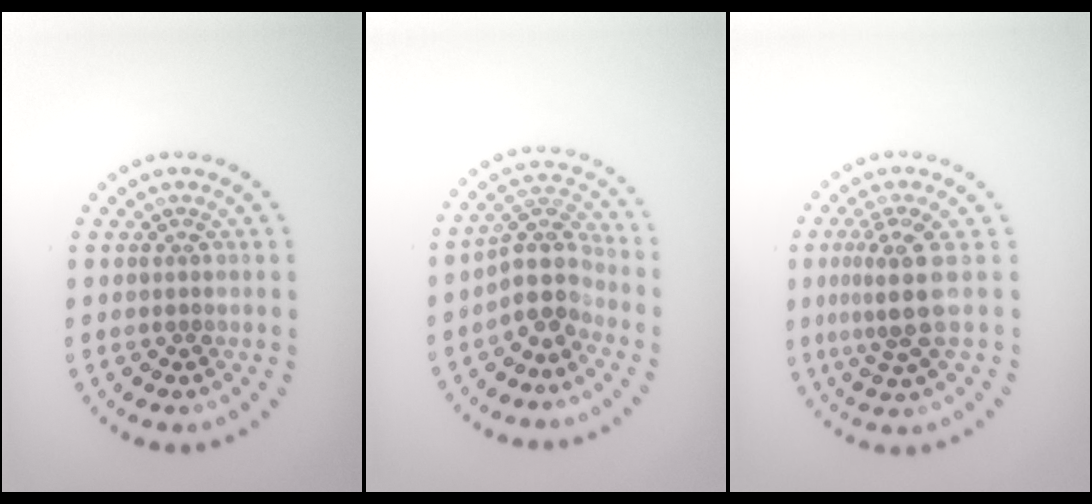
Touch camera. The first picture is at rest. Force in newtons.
{"total": 3.7, "press": 2.9, "slide": 2.3}
{"total": 3.6, "press": 2.7, "slide": 2.4}